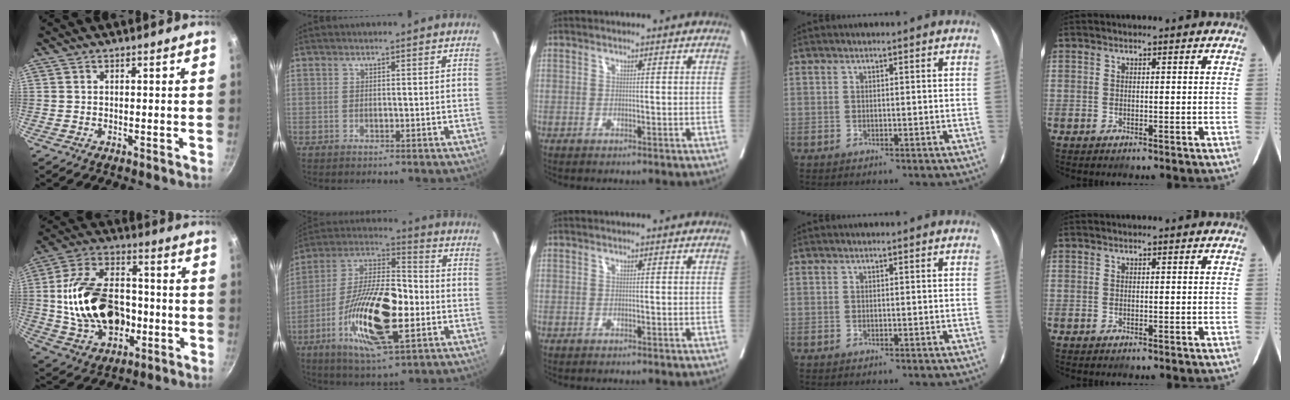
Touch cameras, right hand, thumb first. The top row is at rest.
{"thumb": {"total": 21.5, "force": [-2.1, 14.4, 15.9], "torque": [-0.271, 0.022, -0.026]}, "index": {"total": 19.6, "force": [-5.4, 5.2, 18.1], "torque": [-0.358, -0.006, -0.093]}}